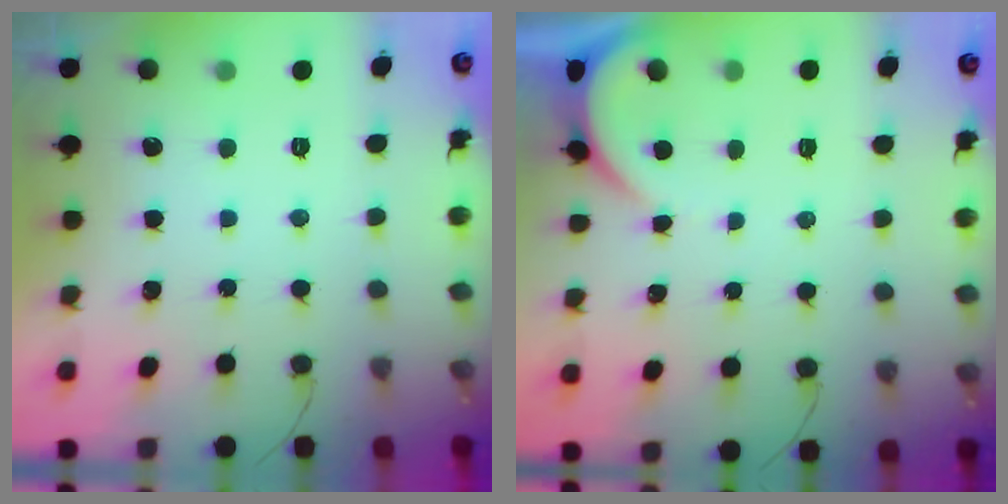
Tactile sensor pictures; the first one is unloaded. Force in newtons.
{"total": 2.1, "press": 2.1, "slide": 0.3}